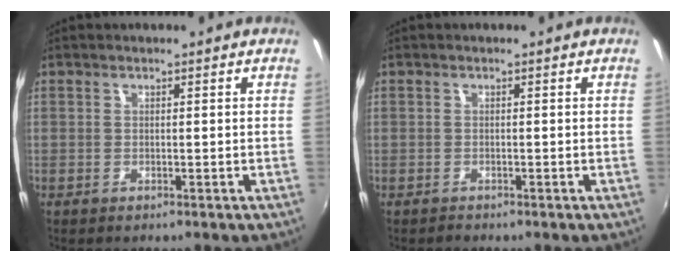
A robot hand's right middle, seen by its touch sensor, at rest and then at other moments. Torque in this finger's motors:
{"motor_torque": [0.24, -0.16, -0.11, -0.02]}